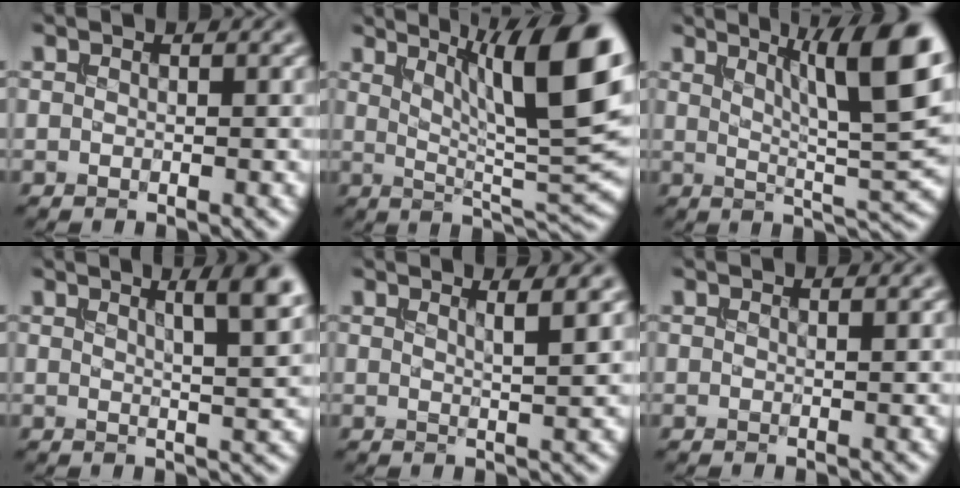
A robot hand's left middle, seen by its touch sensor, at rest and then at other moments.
{"total": 12.0, "force": [4.7, 2.9, 10.7], "torque": [-0.136, 0.006, 0.077]}
{"total": 10.7, "force": [4.6, 2.2, 9.4], "torque": [-0.122, 0.010, 0.075]}
{"total": 5.7, "force": [3.0, 1.4, 4.7], "torque": [-0.040, 0.012, 0.033]}
{"total": 2.4, "force": [1.4, 0.6, 1.9], "torque": [-0.017, 0.004, 0.012]}
{"total": 0.8, "force": [0.5, 0.3, 0.6], "torque": [-0.001, -0.002, -0.001]}